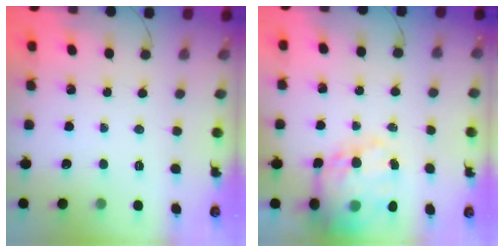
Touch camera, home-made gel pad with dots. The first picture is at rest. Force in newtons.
{"total": 20.5, "press": 20.0, "slide": 4.6}